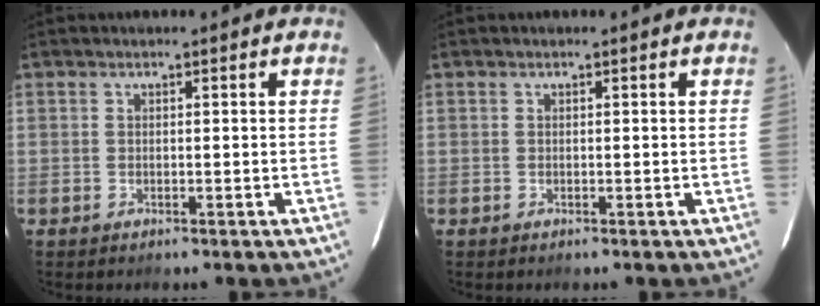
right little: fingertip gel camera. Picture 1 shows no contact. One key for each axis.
{"total": 0.0}